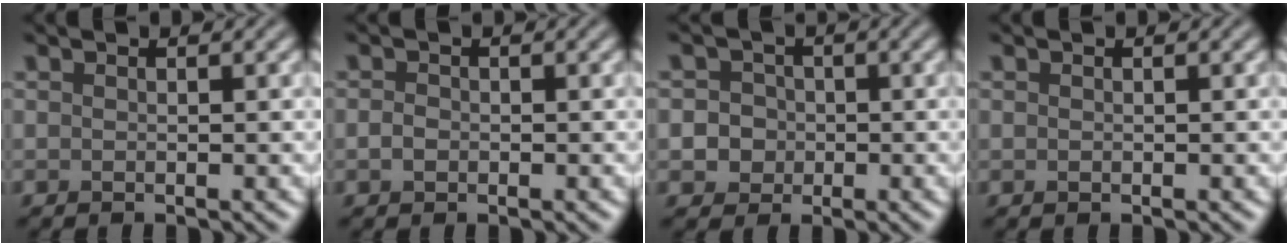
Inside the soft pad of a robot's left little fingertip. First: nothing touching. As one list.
[{"total": 1.0, "force": [-0.3, 0.8, 0.6], "torque": [-0.011, -0.001, -0.009]}, {"total": 4.0, "force": [-0.2, 3.8, 1.3], "torque": [0.008, 0.022, -0.024]}, {"total": 0.0}]